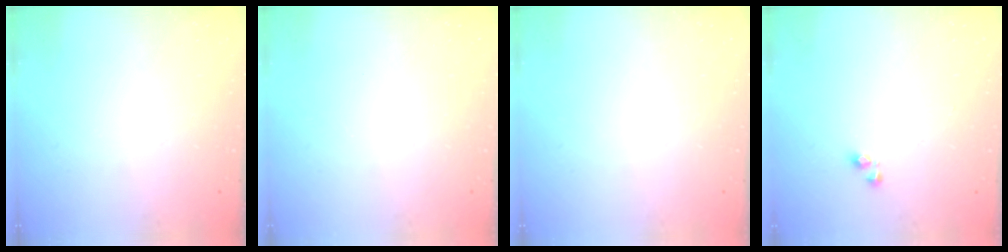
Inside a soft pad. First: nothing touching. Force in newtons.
{"total": 0.0}
{"total": 0.0}
{"total": 3.1, "press": 3.1, "slide": 0.2}